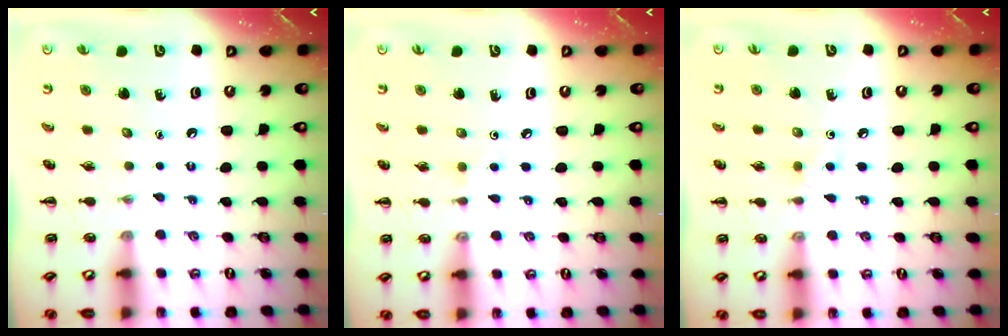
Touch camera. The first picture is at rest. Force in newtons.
{"total": 3.1, "press": 2.8, "slide": 1.3}
{"total": 5.2, "press": 4.9, "slide": 1.7}